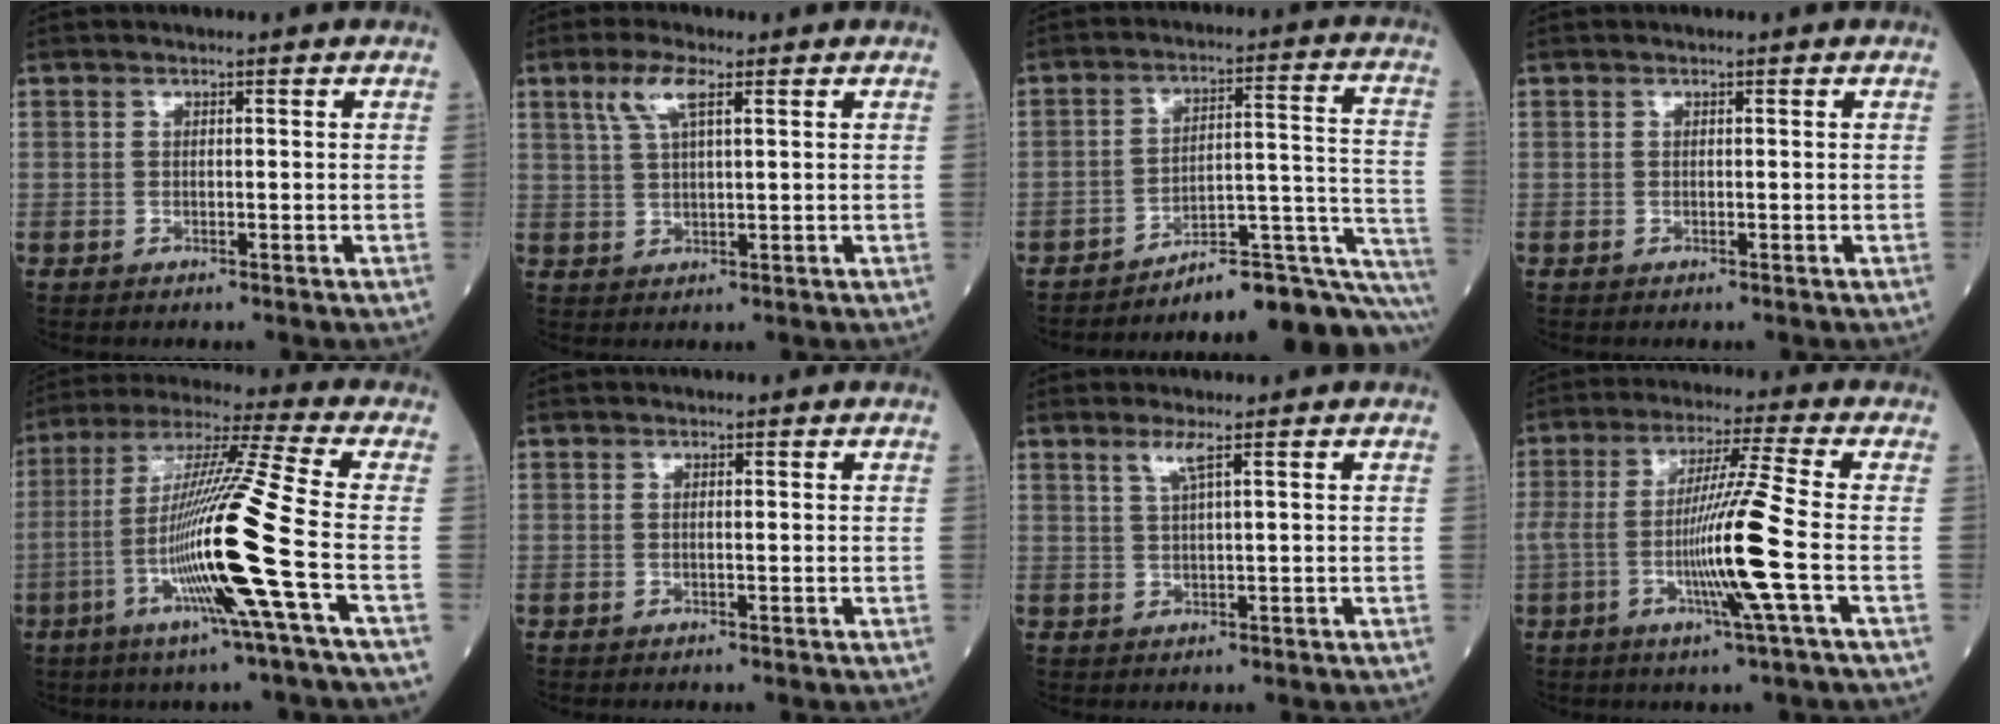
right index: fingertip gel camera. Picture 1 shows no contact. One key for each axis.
{"total": 4.8, "fx": 2.5, "fy": 0.9, "fz": 3.9, "tx": -0.090, "ty": 0.012, "tz": 0.057}
{"total": 17.7, "fx": -16.1, "fy": 0.8, "fz": 7.3, "tx": -0.033, "ty": 0.050, "tz": -0.218}
{"total": 0.0}
{"total": 17.3, "fx": -4.9, "fy": -2.5, "fz": 16.4, "tx": -0.319, "ty": -0.015, "tz": -0.100}
{"total": 0.0}
{"total": 2.1, "fx": 1.2, "fy": -0.4, "fz": 1.7, "tx": -0.042, "ty": 0.000, "tz": 0.030}
{"total": 11.3, "fx": -2.8, "fy": -2.3, "fz": 10.7, "tx": -0.211, "ty": -0.010, "tz": -0.053}